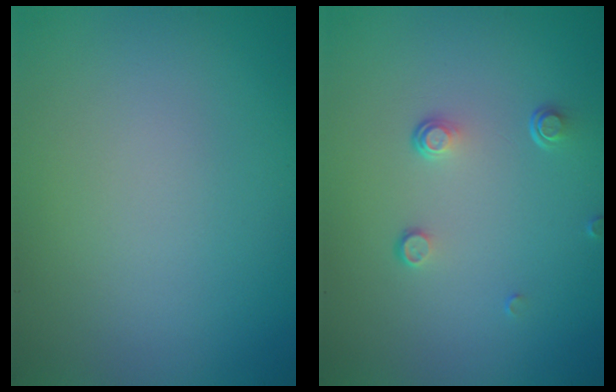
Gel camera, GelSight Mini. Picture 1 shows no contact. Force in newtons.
{"total": 1.4, "press": 0.8, "slide": 1.2}